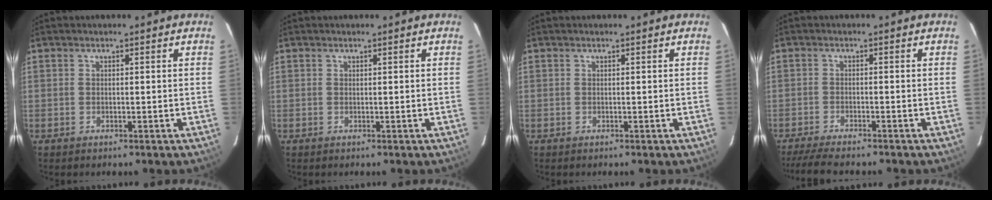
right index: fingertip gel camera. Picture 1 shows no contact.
{"total": 0.0}
{"total": 0.0}
{"total": 8.0, "force": [-7.0, 0.9, 3.8], "torque": [-0.093, -0.019, -0.118]}